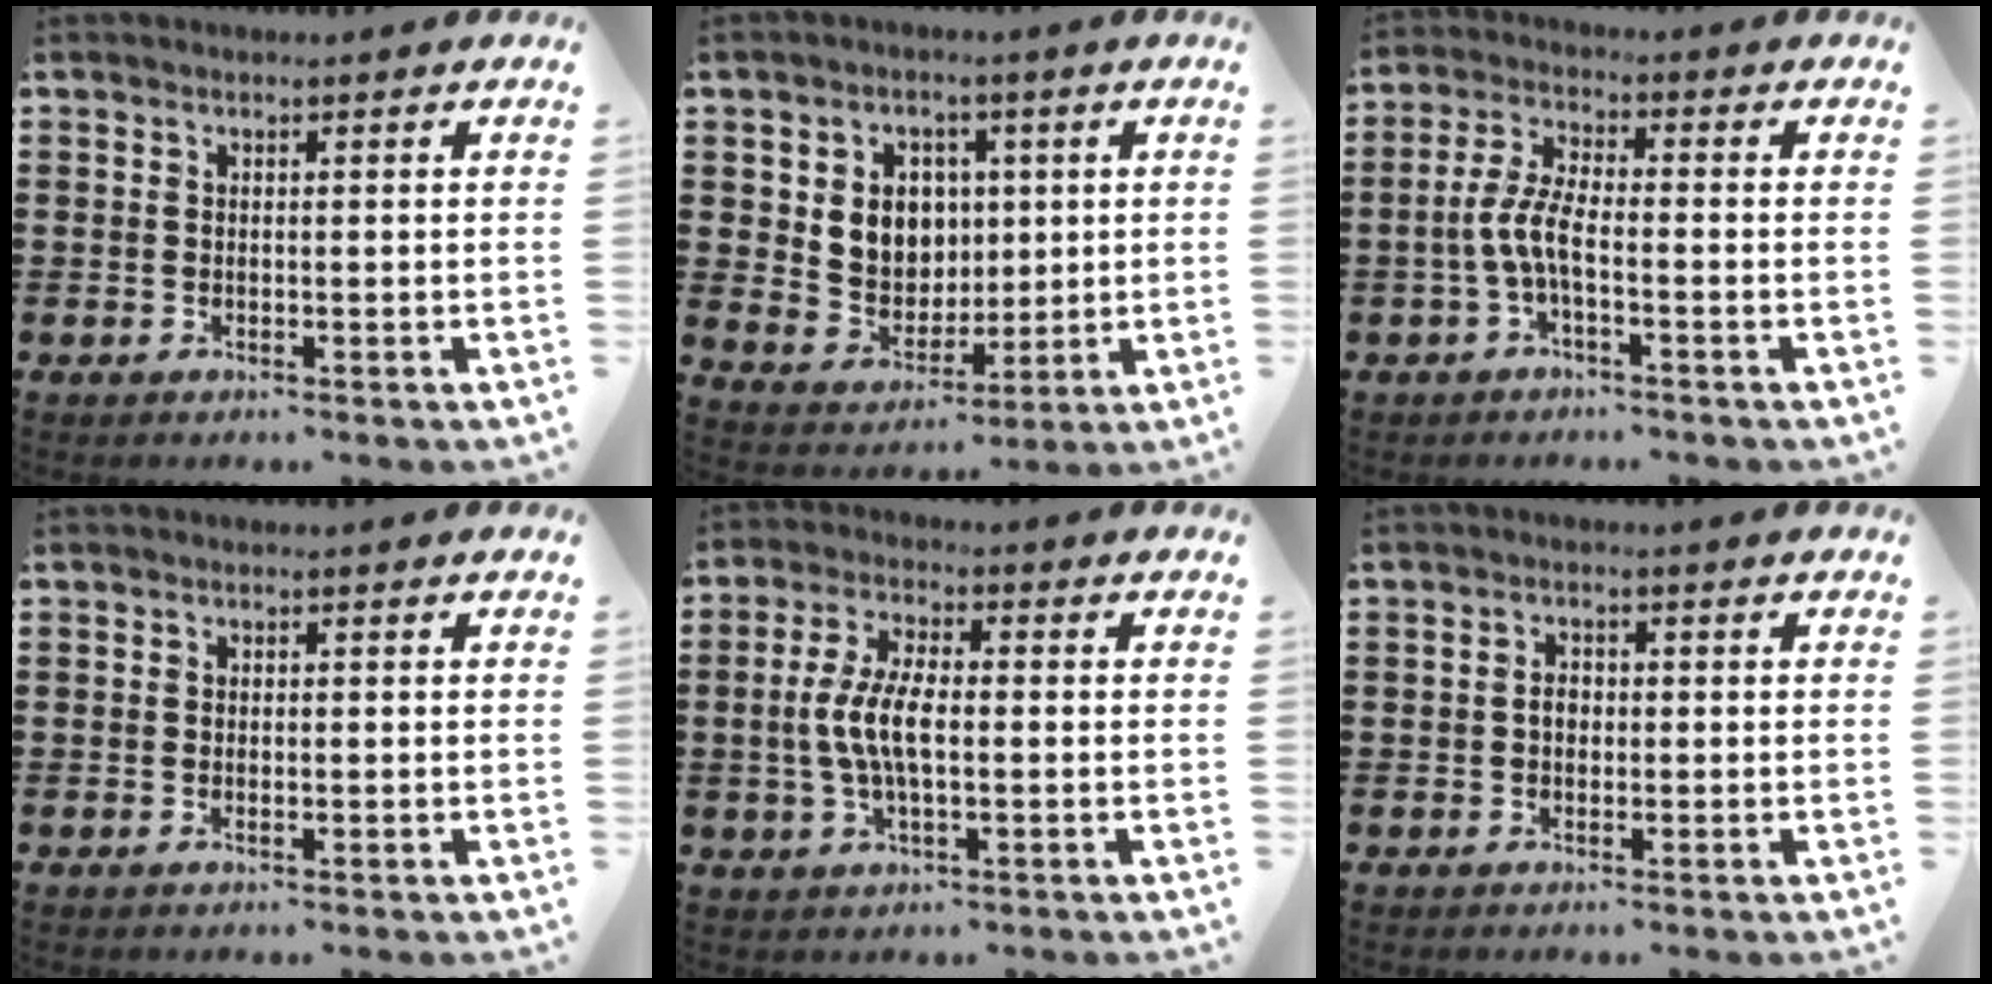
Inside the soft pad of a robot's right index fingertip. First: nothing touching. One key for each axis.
{"total": 6.5, "fx": 1.4, "fy": 5.9, "fz": 2.4, "tx": -0.059, "ty": 0.012, "tz": 0.024}
{"total": 5.3, "fx": -1.9, "fy": 1.3, "fz": 4.8, "tx": -0.119, "ty": -0.009, "tz": -0.044}
{"total": 0.7, "fx": -0.1, "fy": 0.3, "fz": 0.6, "tx": -0.012, "ty": -0.001, "tz": -0.001}
{"total": 6.6, "fx": -0.8, "fy": 2.3, "fz": 6.1, "tx": -0.141, "ty": -0.007, "tz": -0.025}
{"total": 1.8, "fx": -0.3, "fy": 1.1, "fz": 1.3, "tx": -0.026, "ty": 0.004, "tz": -0.007}